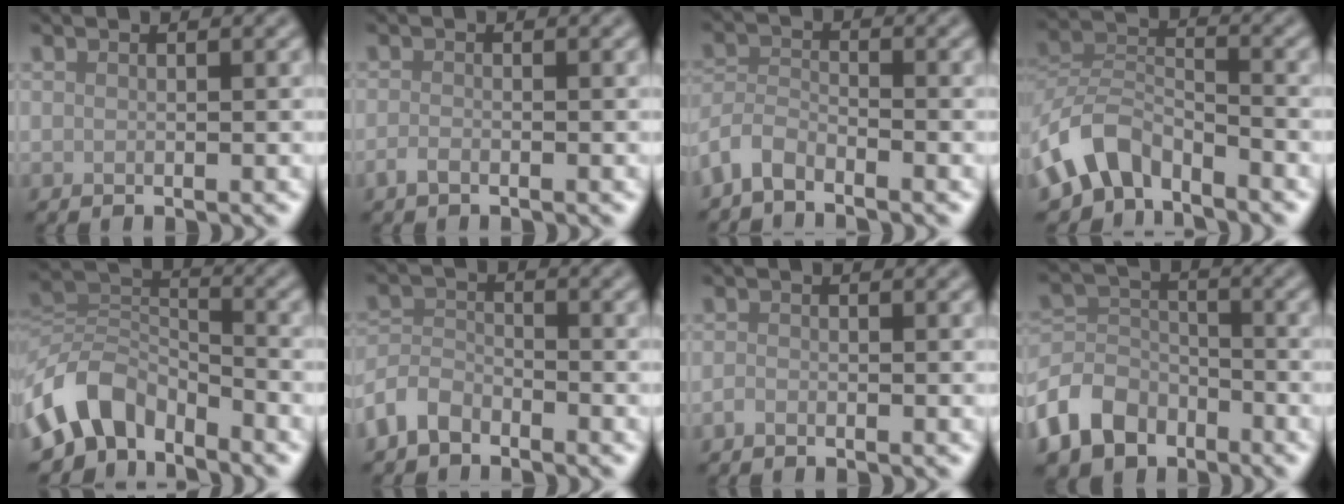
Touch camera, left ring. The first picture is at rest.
{"total": 1.0, "force": [-0.7, 0.4, 0.7], "torque": [-0.016, -0.001, -0.016]}
{"total": 2.8, "force": [-2.5, 0.8, 0.9], "torque": [-0.020, 0.001, -0.061]}
{"total": 5.7, "force": [-4.3, 3.0, 2.1], "torque": [-0.035, -0.002, -0.095]}
{"total": 6.2, "force": [-4.5, 3.4, 2.4], "torque": [-0.031, -0.001, -0.097]}
{"total": 3.1, "force": [-2.5, 1.5, 0.9], "torque": [-0.020, 0.004, -0.064]}
{"total": 0.7, "force": [-0.6, 0.3, 0.3], "torque": [-0.005, -0.002, -0.012]}
{"total": 6.2, "force": [-3.8, 4.3, 2.3], "torque": [-0.048, -0.001, -0.092]}